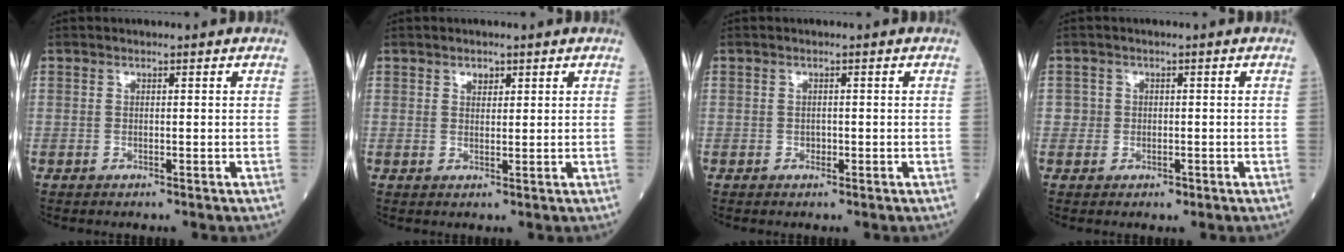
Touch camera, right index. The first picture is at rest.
{"total": 1.5, "force": [0.9, 0.9, 0.7], "torque": [-0.009, 0.000, 0.014]}
{"total": 0.7, "force": [-0.2, 0.6, 0.3], "torque": [-0.003, 0.002, -0.003]}
{"total": 2.1, "force": [-0.4, 2.0, 0.4], "torque": [-0.002, 0.007, -0.004]}